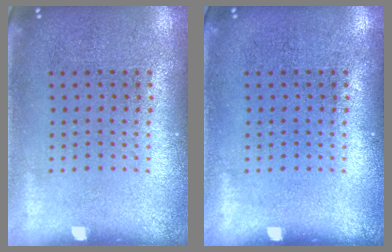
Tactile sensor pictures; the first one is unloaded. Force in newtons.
{"total": 0.0}